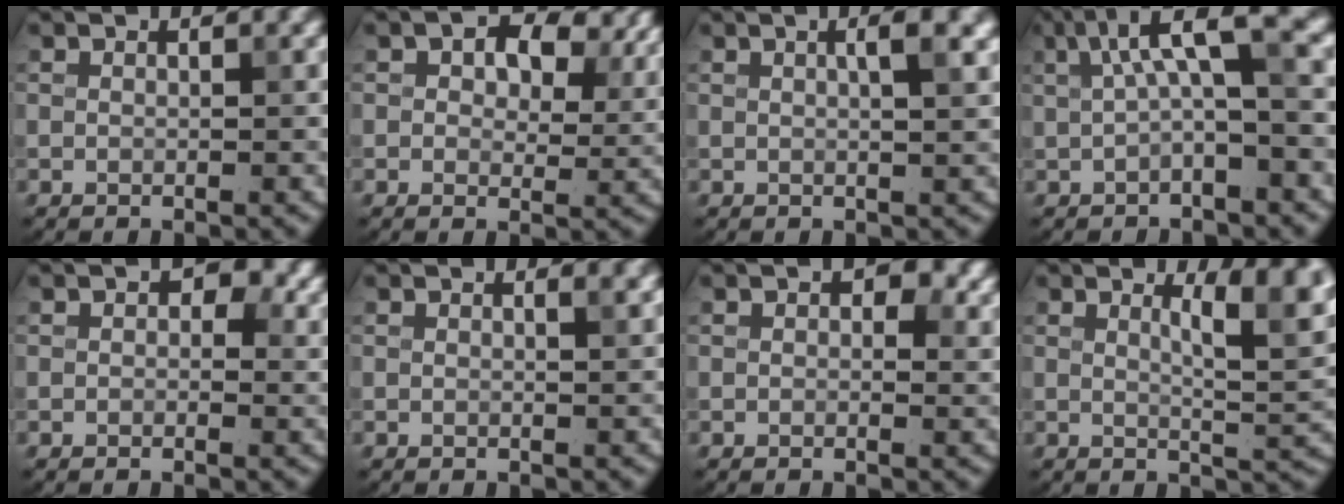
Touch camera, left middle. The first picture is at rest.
{"total": 8.0, "force": [3.4, 4.6, 5.6], "torque": [-0.076, 0.000, 0.044]}
{"total": 2.8, "force": [0.9, 0.8, 2.6], "torque": [-0.023, 0.010, 0.006]}
{"total": 5.6, "force": [1.2, 1.5, 5.3], "torque": [-0.085, 0.015, 0.015]}
{"total": 3.4, "force": [1.0, 2.3, 2.3], "torque": [-0.016, -0.004, 0.010]}
{"total": 1.1, "force": [0.7, 0.4, 0.8], "torque": [-0.004, 0.003, 0.009]}
{"total": 3.4, "force": [1.3, 2.0, 2.4], "torque": [-0.020, -0.004, 0.015]}
{"total": 6.1, "force": [2.5, 1.7, 5.3], "torque": [-0.062, -0.003, 0.038]}